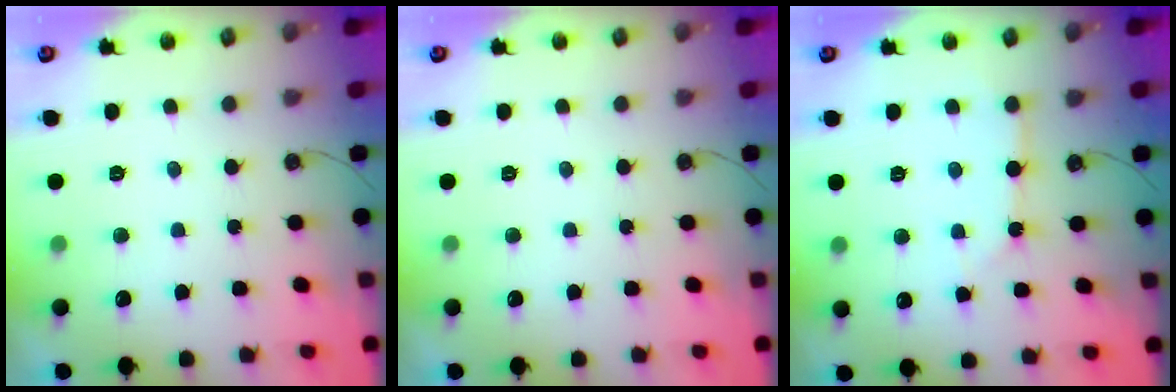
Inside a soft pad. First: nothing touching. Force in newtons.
{"total": 0.0}
{"total": 2.6, "press": 2.6, "slide": 0.3}